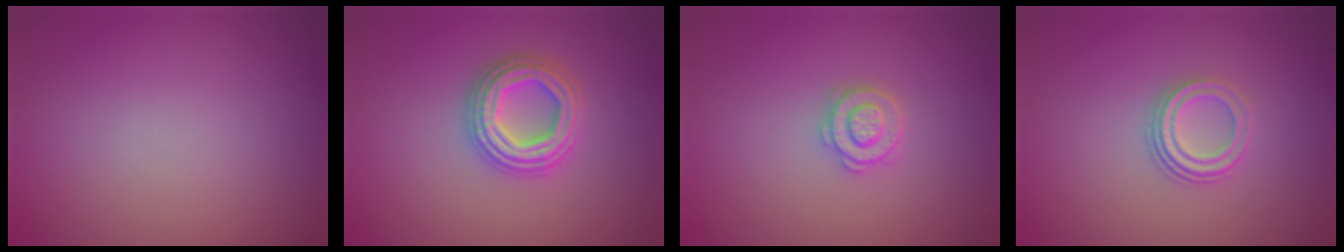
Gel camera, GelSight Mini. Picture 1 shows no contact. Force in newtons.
{"total": 4.1, "press": 4.0, "slide": 0.7}
{"total": 2.6, "press": 2.5, "slide": 0.5}
{"total": 3.0, "press": 2.1, "slide": 2.1}